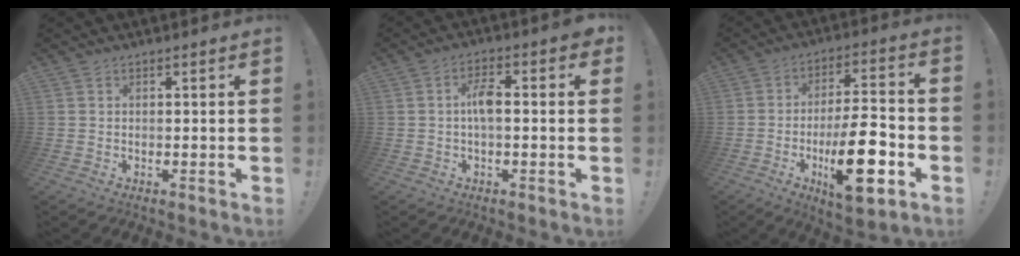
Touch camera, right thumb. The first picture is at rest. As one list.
[{"total": 6.8, "force": [-0.1, 2.9, 6.1], "torque": [-0.104, 0.006, -0.007]}, {"total": 18.1, "force": [-5.8, 5.8, 16.1], "torque": [-0.254, 0.017, -0.091]}]